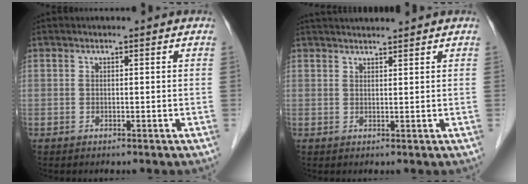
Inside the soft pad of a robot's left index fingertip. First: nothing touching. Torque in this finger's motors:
{"motor_torque": [0.43, -0.40, 0.09, 0.00]}